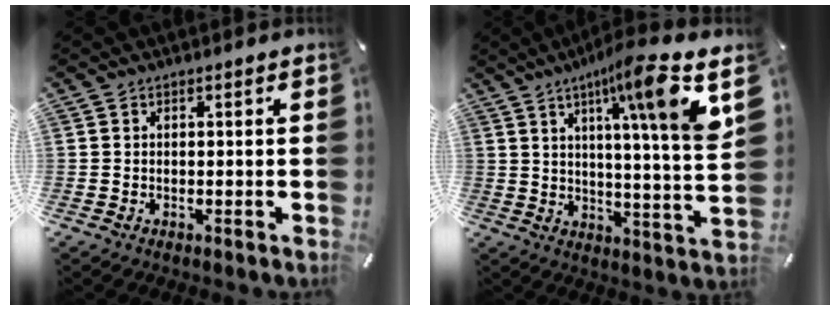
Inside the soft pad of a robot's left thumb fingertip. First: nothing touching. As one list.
[{"total": 15.4, "force": [8.8, 0.5, 12.7], "torque": [-0.198, -0.050, 0.121]}]